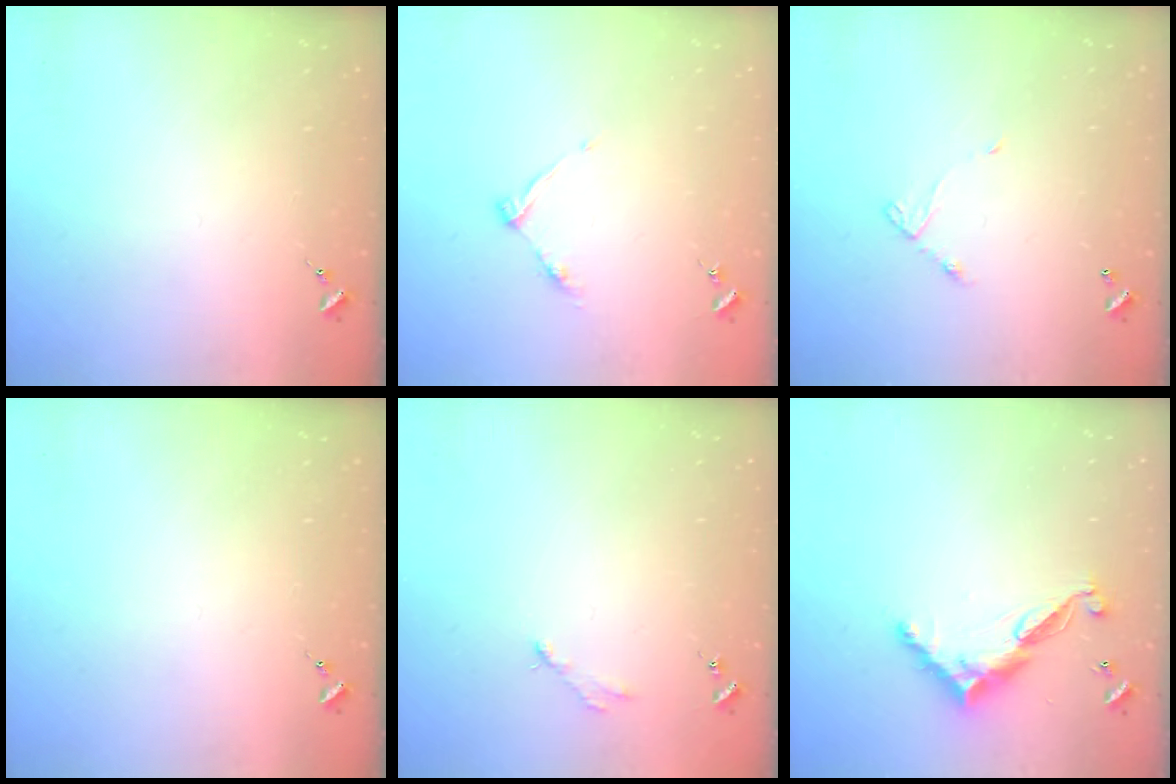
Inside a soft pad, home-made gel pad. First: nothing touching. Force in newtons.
{"total": 6.0, "press": 6.0, "slide": 0.7}
{"total": 5.5, "press": 5.5, "slide": 0.3}
{"total": 0.0}
{"total": 2.8, "press": 2.8, "slide": 0.4}
{"total": 11.3, "press": 11.3, "slide": 0.3}